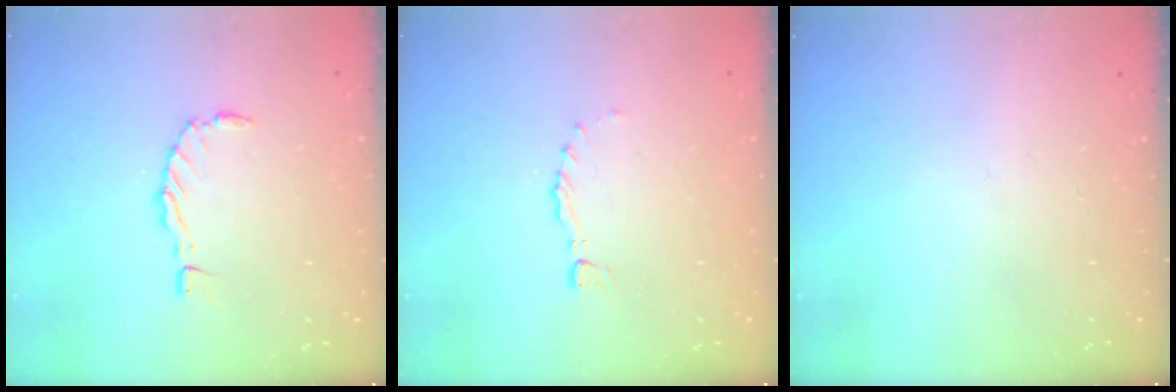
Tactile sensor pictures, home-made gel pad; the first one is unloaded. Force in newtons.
{"total": 0.0}
{"total": 0.0}